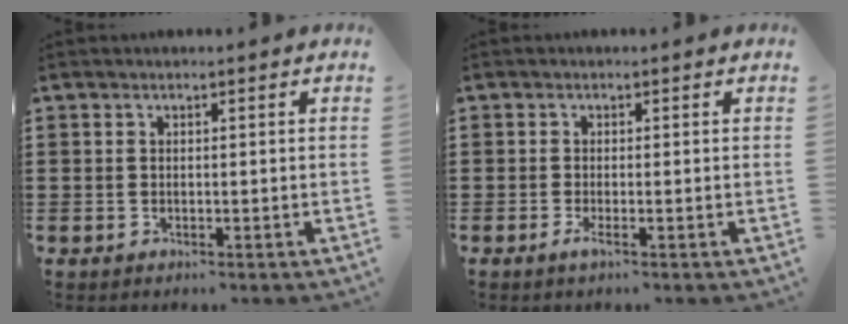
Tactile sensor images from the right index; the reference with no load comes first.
{"total": 1.3, "force": [-0.5, 0.1, 1.2], "torque": [-0.020, -0.004, -0.009]}